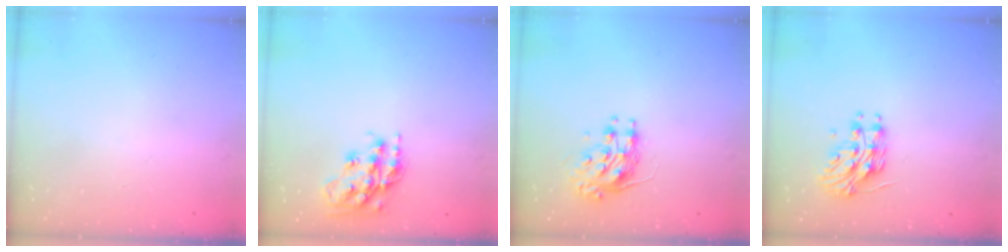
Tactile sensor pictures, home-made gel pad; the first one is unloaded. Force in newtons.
{"total": 17.1, "press": 17.1, "slide": 1.4}
{"total": 8.2, "press": 8.2, "slide": 0.3}
{"total": 11.8, "press": 11.8, "slide": 0.6}